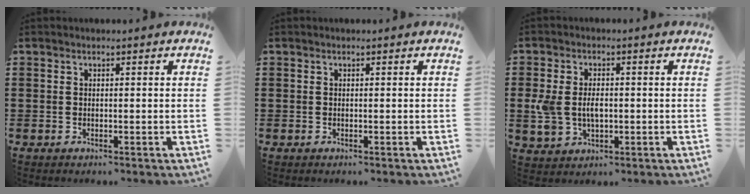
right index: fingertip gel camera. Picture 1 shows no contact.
{"total": 0.0}
{"total": 5.1, "force": [-0.2, 3.4, 3.9], "torque": [-0.098, 0.002, -0.009]}